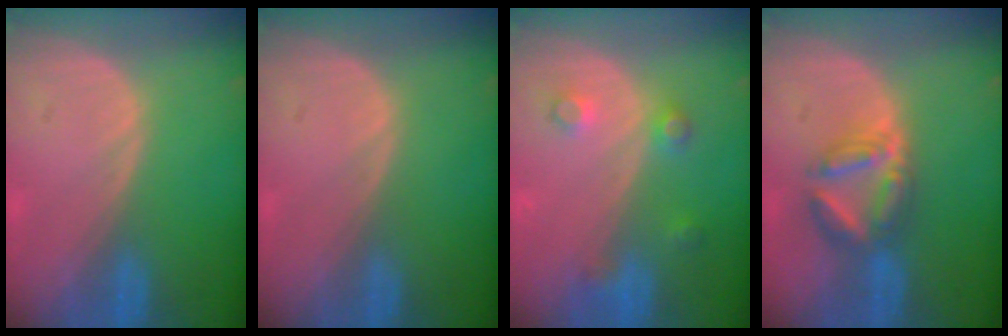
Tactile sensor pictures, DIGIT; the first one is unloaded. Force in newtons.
{"total": 0.0}
{"total": 3.8, "press": 3.5, "slide": 1.6}
{"total": 5.8, "press": 5.8, "slide": 0.2}